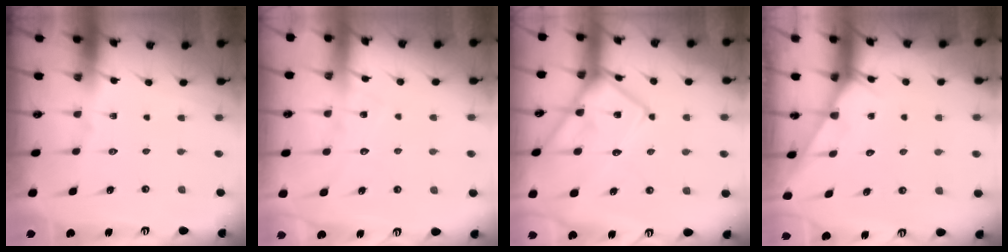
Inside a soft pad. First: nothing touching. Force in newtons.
{"total": 7.8, "press": 7.8, "slide": 0.3}
{"total": 15.4, "press": 15.3, "slide": 1.0}
{"total": 4.4, "press": 4.4, "slide": 0.2}